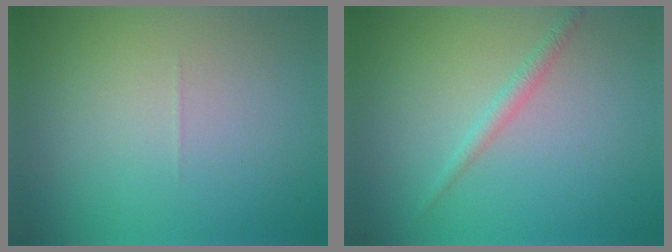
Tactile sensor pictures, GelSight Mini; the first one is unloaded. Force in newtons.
{"total": 1.3, "press": 1.3, "slide": 0.0}